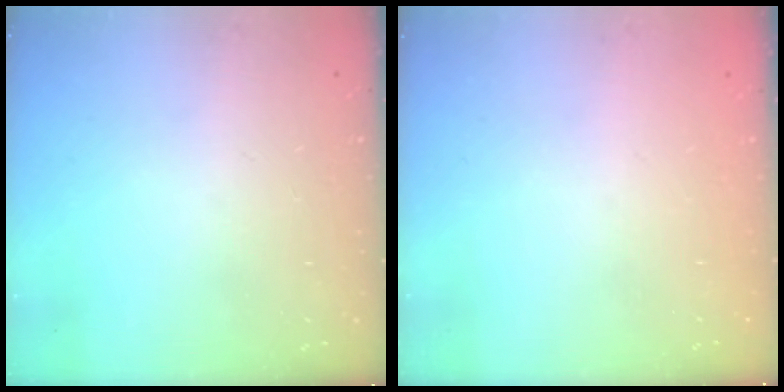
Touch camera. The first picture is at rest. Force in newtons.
{"total": 0.0}